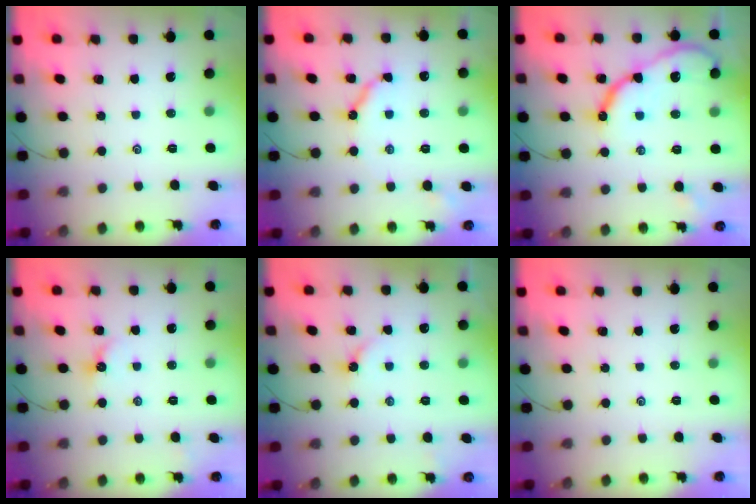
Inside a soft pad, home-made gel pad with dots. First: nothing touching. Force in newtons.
{"total": 7.9, "press": 7.8, "slide": 0.7}
{"total": 12.1, "press": 12.1, "slide": 1.1}
{"total": 4.6, "press": 4.5, "slide": 0.8}
{"total": 3.2, "press": 3.2, "slide": 0.5}
{"total": 0.0}